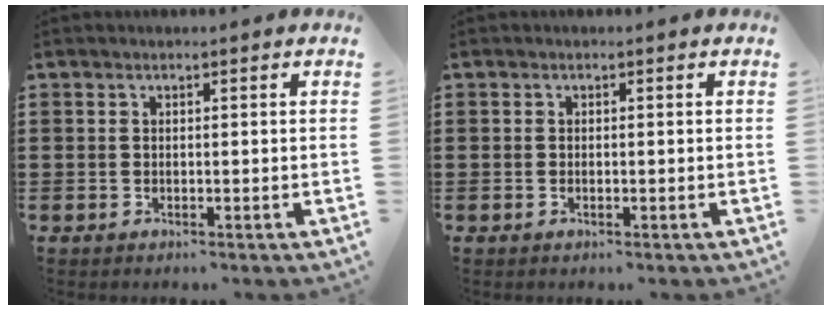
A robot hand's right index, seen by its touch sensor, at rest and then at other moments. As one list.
[{"total": 0.0}]